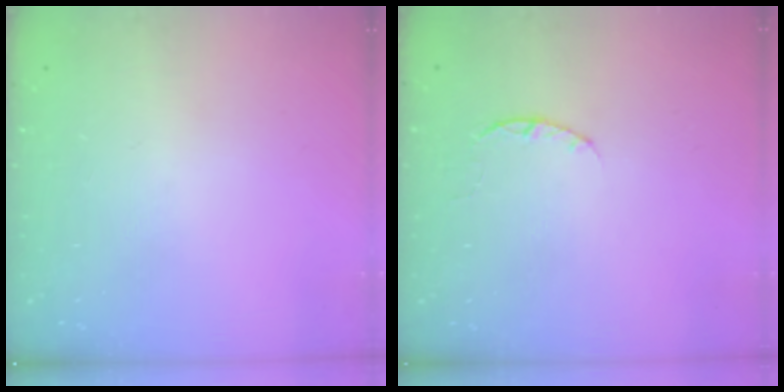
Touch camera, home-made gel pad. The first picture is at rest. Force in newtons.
{"total": 2.5, "press": 2.4, "slide": 0.4}